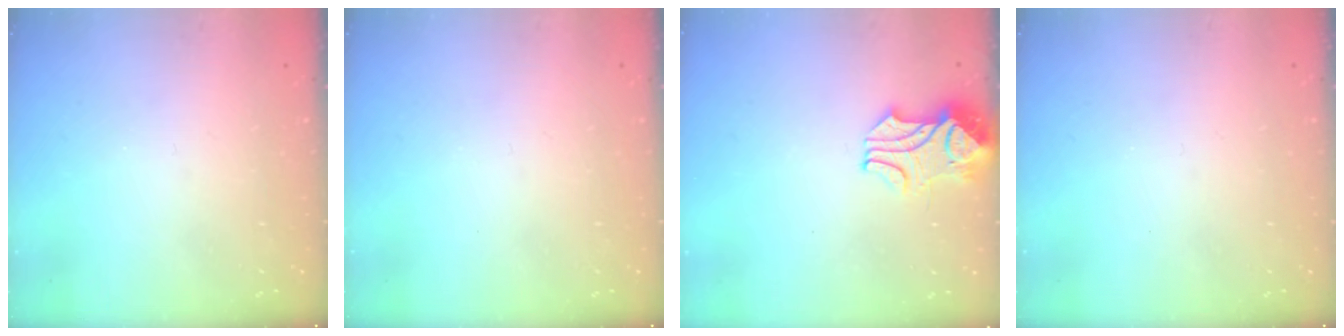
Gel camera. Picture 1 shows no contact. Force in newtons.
{"total": 0.0}
{"total": 2.4, "press": 2.2, "slide": 0.9}
{"total": 0.0}